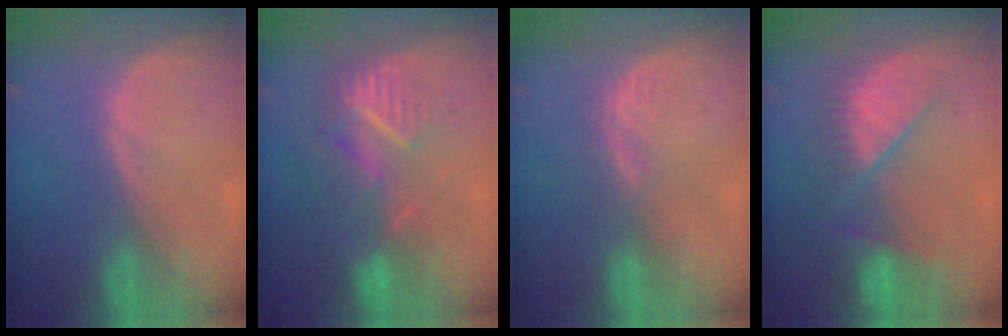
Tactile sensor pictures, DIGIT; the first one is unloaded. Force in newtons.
{"total": 8.9, "press": 7.8, "slide": 4.4}
{"total": 2.7, "press": 2.1, "slide": 1.7}
{"total": 9.6, "press": 8.3, "slide": 4.8}